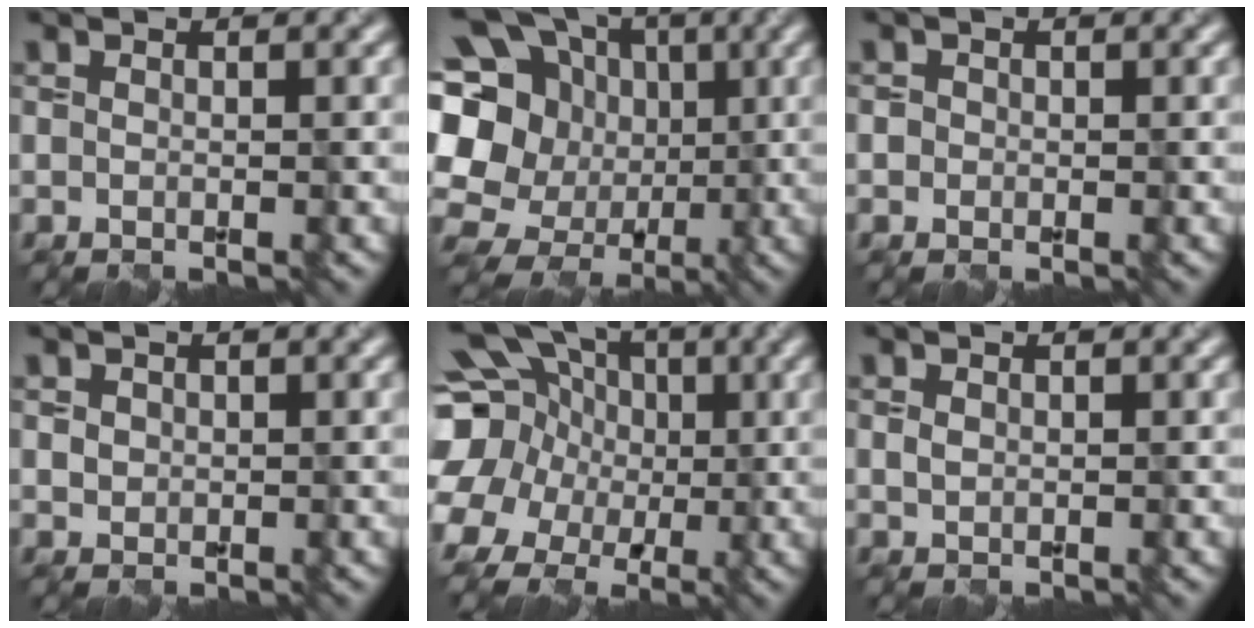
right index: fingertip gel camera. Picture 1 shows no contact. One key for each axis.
{"total": 19.3, "fx": -1.6, "fy": 17.3, "fz": 8.6, "tx": -0.176, "ty": 0.021, "tz": -0.052}
{"total": 0.8, "fx": 0.1, "fy": 0.8, "fz": 0.1, "tx": 0.005, "ty": -0.003, "tz": -0.001}
{"total": 0.9, "fx": 0.3, "fy": 0.9, "fz": 0.2, "tx": -0.001, "ty": -0.003, "tz": 0.008}
{"total": 16.2, "fx": 2.4, "fy": 14.6, "fz": 6.6, "tx": -0.183, "ty": 0.023, "tz": 0.008}
{"total": 0.7, "fx": 0.2, "fy": 0.6, "fz": 0.4, "tx": -0.008, "ty": -0.001, "tz": 0.004}